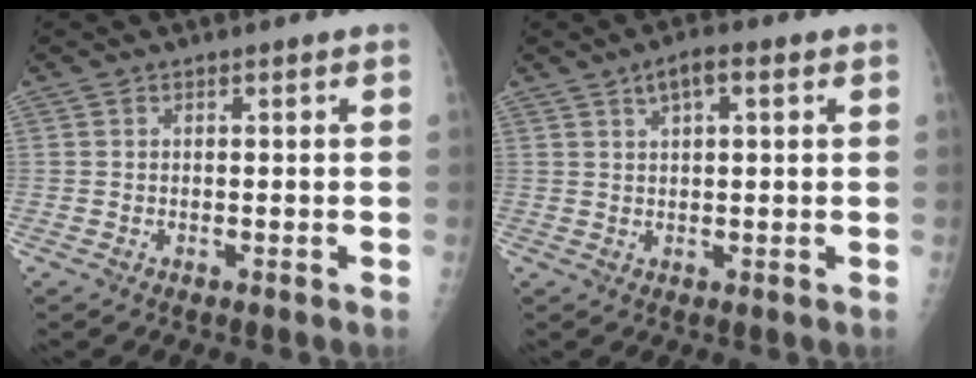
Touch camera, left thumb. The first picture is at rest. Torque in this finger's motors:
{"motor_torque": [0.13, 0.03, 0.26, 0.29, -0.02]}